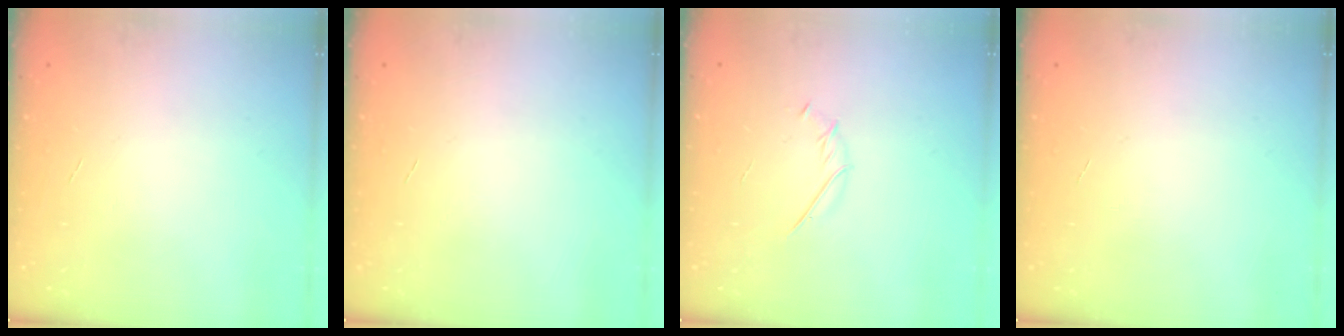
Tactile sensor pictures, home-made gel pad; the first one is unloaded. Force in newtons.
{"total": 0.0}
{"total": 1.9, "press": 1.8, "slide": 0.6}
{"total": 0.0}